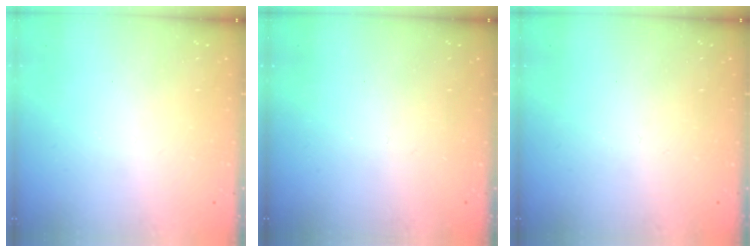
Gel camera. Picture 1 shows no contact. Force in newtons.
{"total": 0.0}
{"total": 0.0}